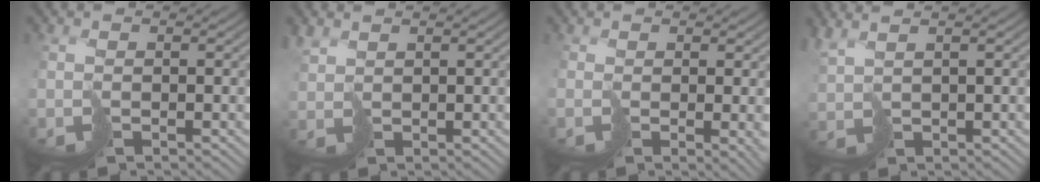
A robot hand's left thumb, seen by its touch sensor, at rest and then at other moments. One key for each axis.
{"total": 2.1, "fx": 1.9, "fy": 0.7, "fz": 0.5, "tx": -0.030, "ty": -0.003, "tz": 0.042}
{"total": 1.7, "fx": -0.3, "fy": 0.2, "fz": 1.7, "tx": -0.016, "ty": -0.014, "tz": 0.004}
{"total": 3.1, "fx": 2.4, "fy": -0.1, "fz": 2.0, "tx": -0.066, "ty": 0.000, "tz": 0.053}